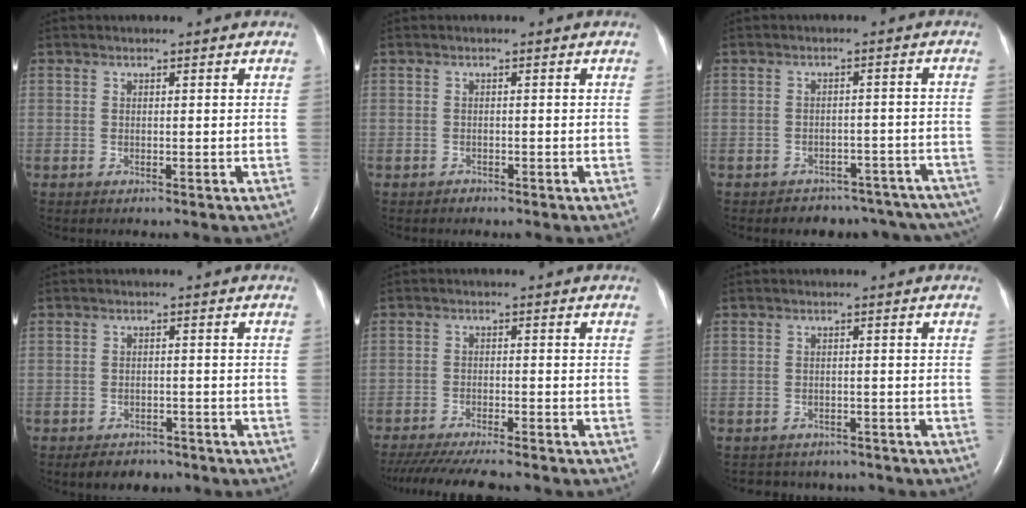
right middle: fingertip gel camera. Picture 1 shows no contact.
{"total": 0.6, "force": [-0.5, 0.3, -0.1], "torque": [-0.003, 0.000, -0.009]}
{"total": 13.6, "force": [-11.6, 6.5, 2.8], "torque": [-0.025, 0.032, -0.121]}
{"total": 4.2, "force": [-3.4, 2.2, 1.0], "torque": [-0.019, 0.002, -0.047]}
{"total": 13.1, "force": [-11.6, 1.3, 6.1], "torque": [-0.097, -0.029, -0.171]}
{"total": 6.1, "force": [-5.5, 2.8, 0.4], "torque": [-0.007, 0.007, -0.062]}